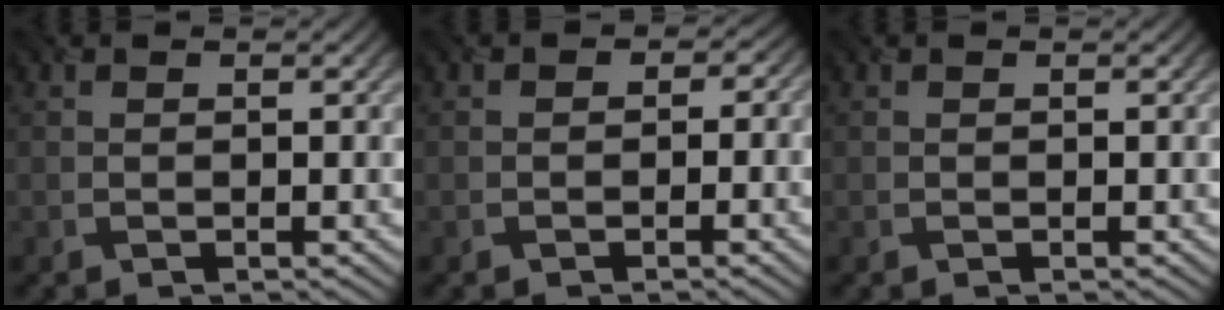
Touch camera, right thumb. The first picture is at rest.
{"total": 1.4, "force": [-0.4, 1.3, 0.4], "torque": [0.002, -0.004, -0.009]}
{"total": 0.0}